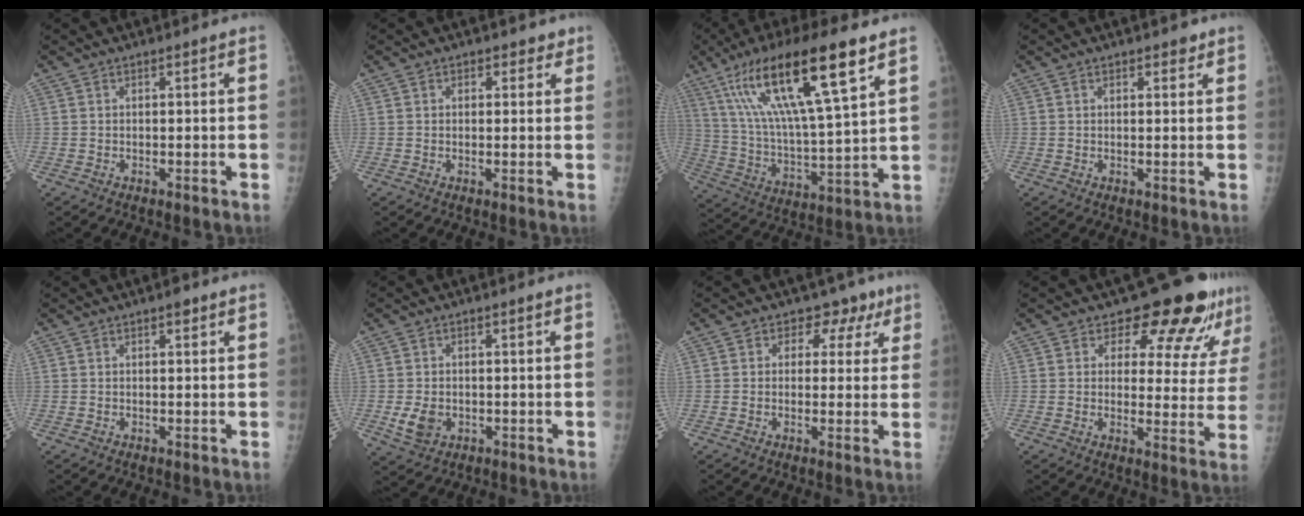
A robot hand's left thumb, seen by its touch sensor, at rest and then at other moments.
{"total": 2.2, "force": [1.2, 1.7, 0.7], "torque": [0.016, -0.004, 0.009]}
{"total": 22.1, "force": [11.7, 4.2, 18.3], "torque": [-0.334, -0.028, 0.214]}
{"total": 1.6, "force": [1.1, 0.9, 0.6], "torque": [0.005, -0.005, 0.010]}
{"total": 1.1, "force": [0.6, 0.5, 0.8], "torque": [-0.007, 0.000, 0.006]}
{"total": 4.6, "force": [-1.1, 3.5, 2.8], "torque": [-0.047, -0.002, -0.013]}
{"total": 6.1, "force": [2.9, 4.9, 2.1], "torque": [0.021, 0.000, 0.028]}
{"total": 13.4, "force": [10.3, 6.0, 6.2], "torque": [-0.026, -0.066, 0.112]}